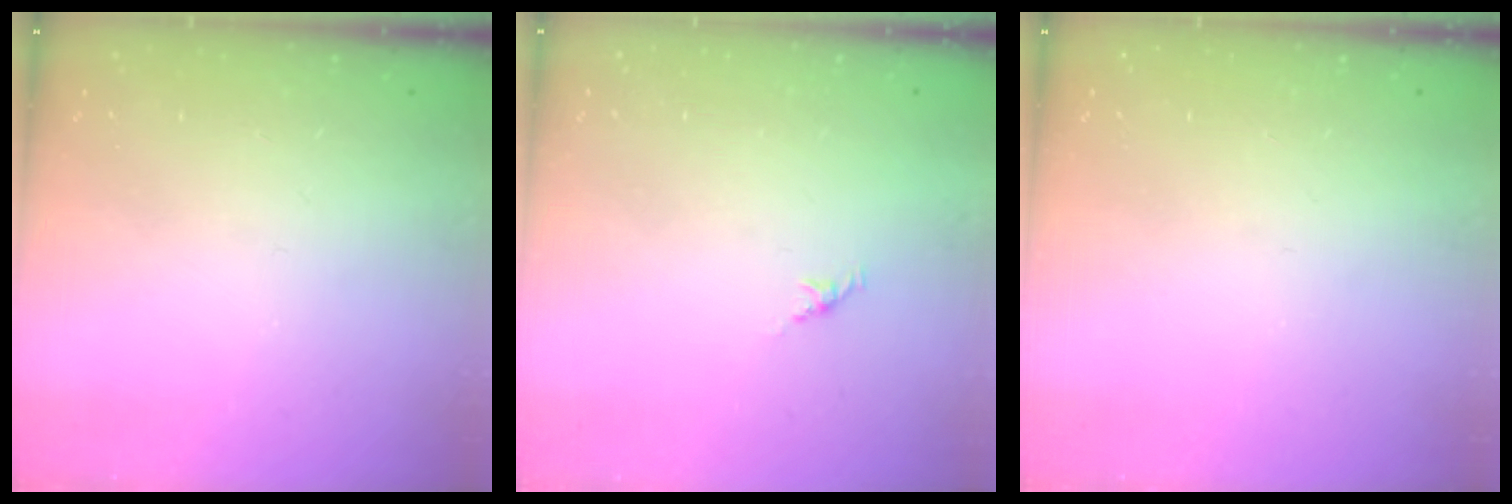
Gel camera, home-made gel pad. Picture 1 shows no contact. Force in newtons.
{"total": 2.1, "press": 2.0, "slide": 0.7}
{"total": 0.0}